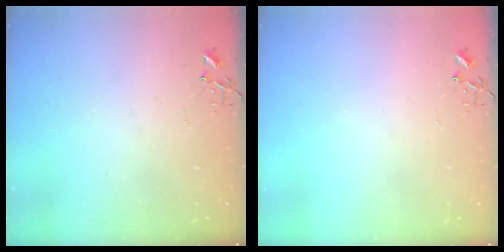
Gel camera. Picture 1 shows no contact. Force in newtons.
{"total": 0.0}